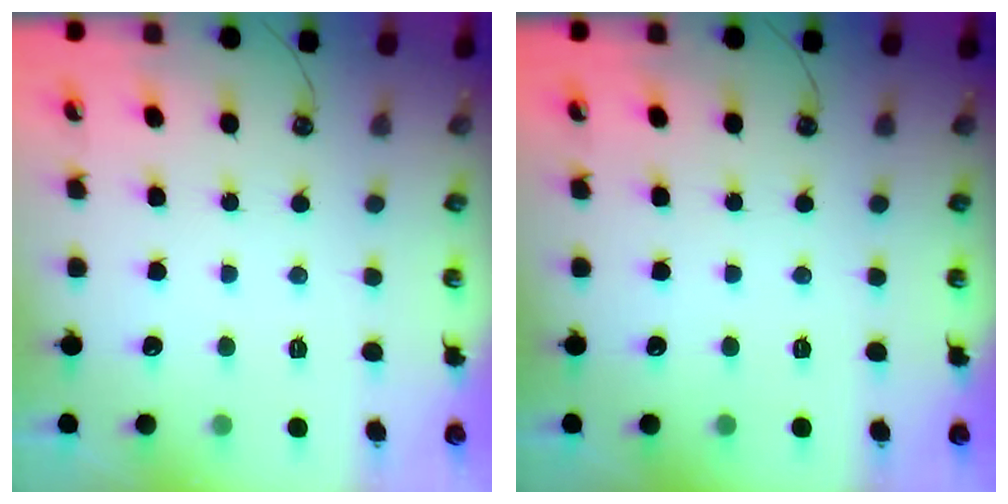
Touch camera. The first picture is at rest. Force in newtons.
{"total": 0.0}